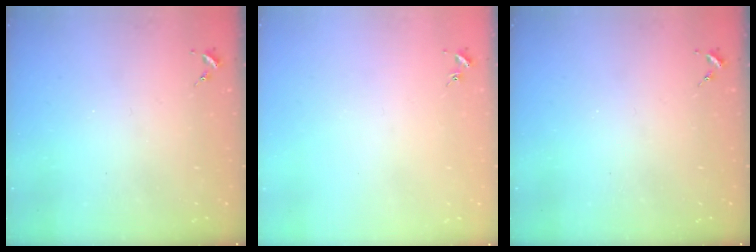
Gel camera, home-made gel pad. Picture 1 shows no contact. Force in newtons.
{"total": 0.9, "press": 0.9, "slide": 0.2}
{"total": 0.0}